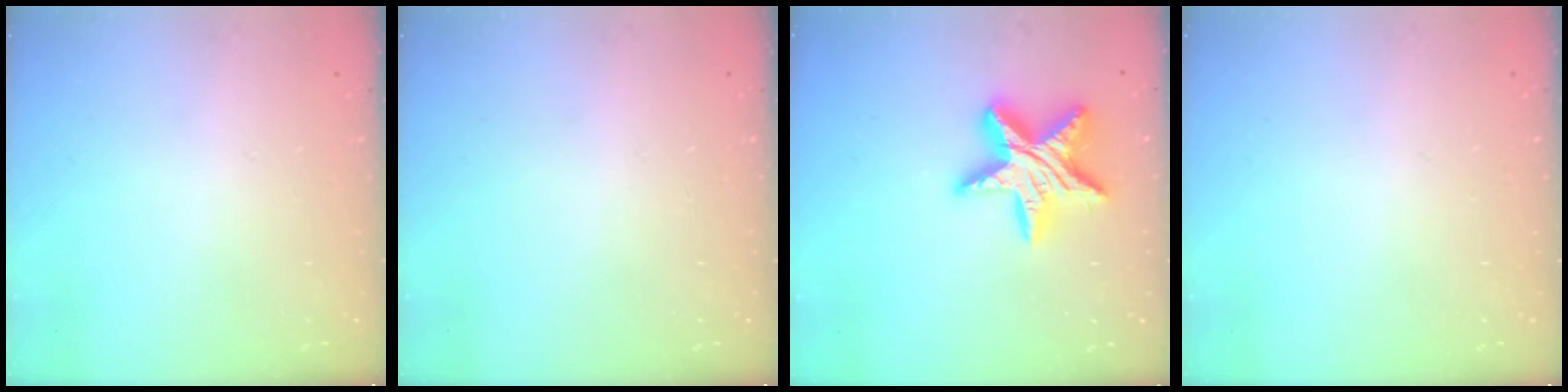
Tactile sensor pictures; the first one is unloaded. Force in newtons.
{"total": 0.0}
{"total": 17.3, "press": 17.2, "slide": 1.3}
{"total": 0.0}